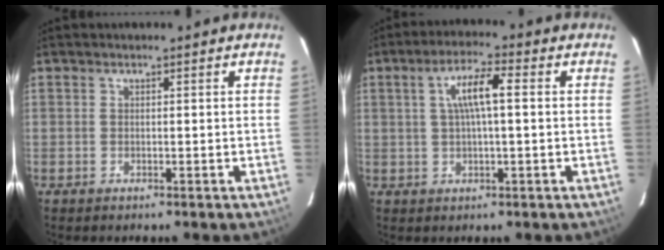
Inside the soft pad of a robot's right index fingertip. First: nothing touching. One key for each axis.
{"total": 6.7, "fx": 1.1, "fy": 1.2, "fz": 6.5, "tx": -0.121, "ty": 0.011, "tz": 0.021}